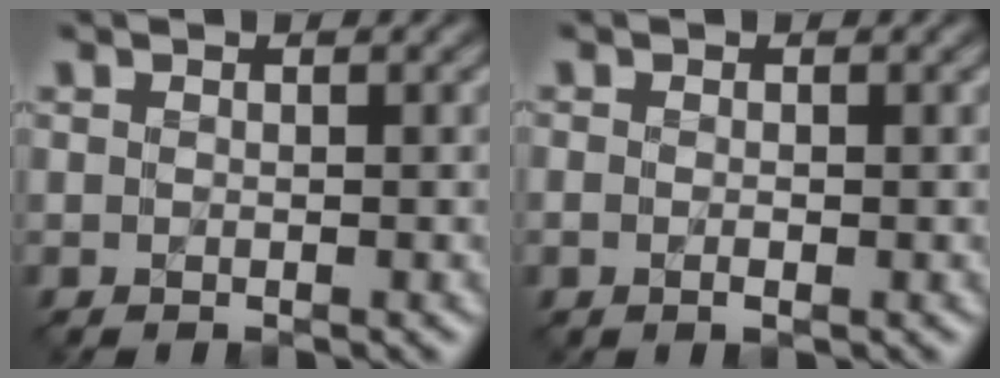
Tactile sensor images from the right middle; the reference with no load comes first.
{"total": 0.9, "force": [0.0, -0.6, -0.7], "torque": [-0.014, -0.002, 0.003]}